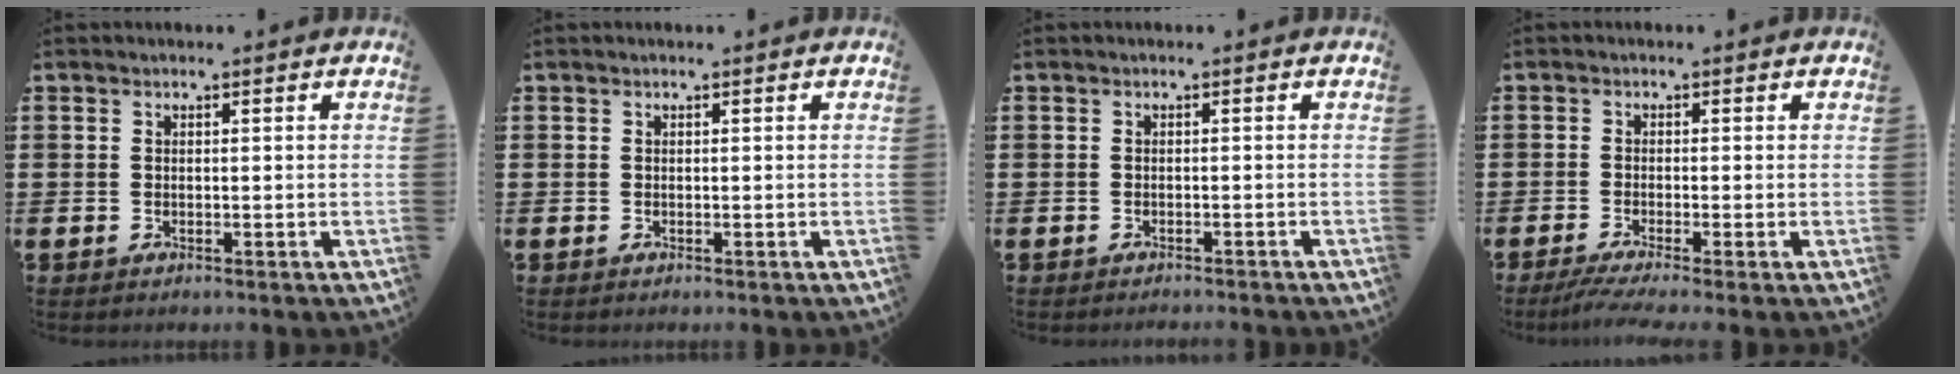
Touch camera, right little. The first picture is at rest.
{"total": 0.0}
{"total": 0.6, "force": [-0.6, -0.1, 0.0], "torque": [0.001, -0.001, -0.012]}
{"total": 1.8, "force": [-1.1, 0.0, 1.5], "torque": [-0.026, -0.002, -0.020]}